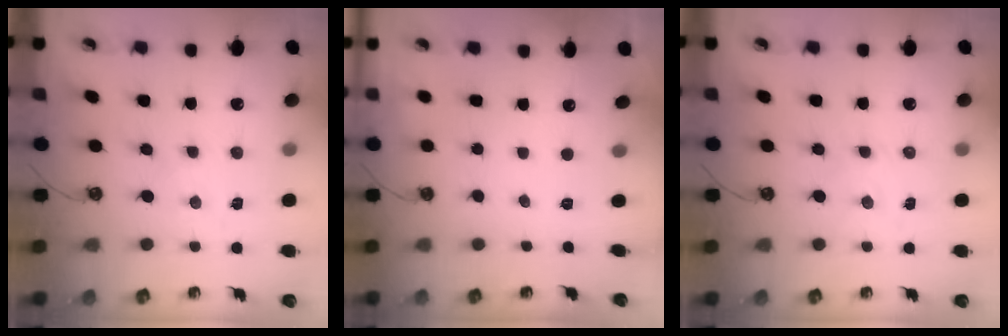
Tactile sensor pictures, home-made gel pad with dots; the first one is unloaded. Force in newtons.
{"total": 0.0}
{"total": 2.0, "press": 2.0, "slide": 0.5}